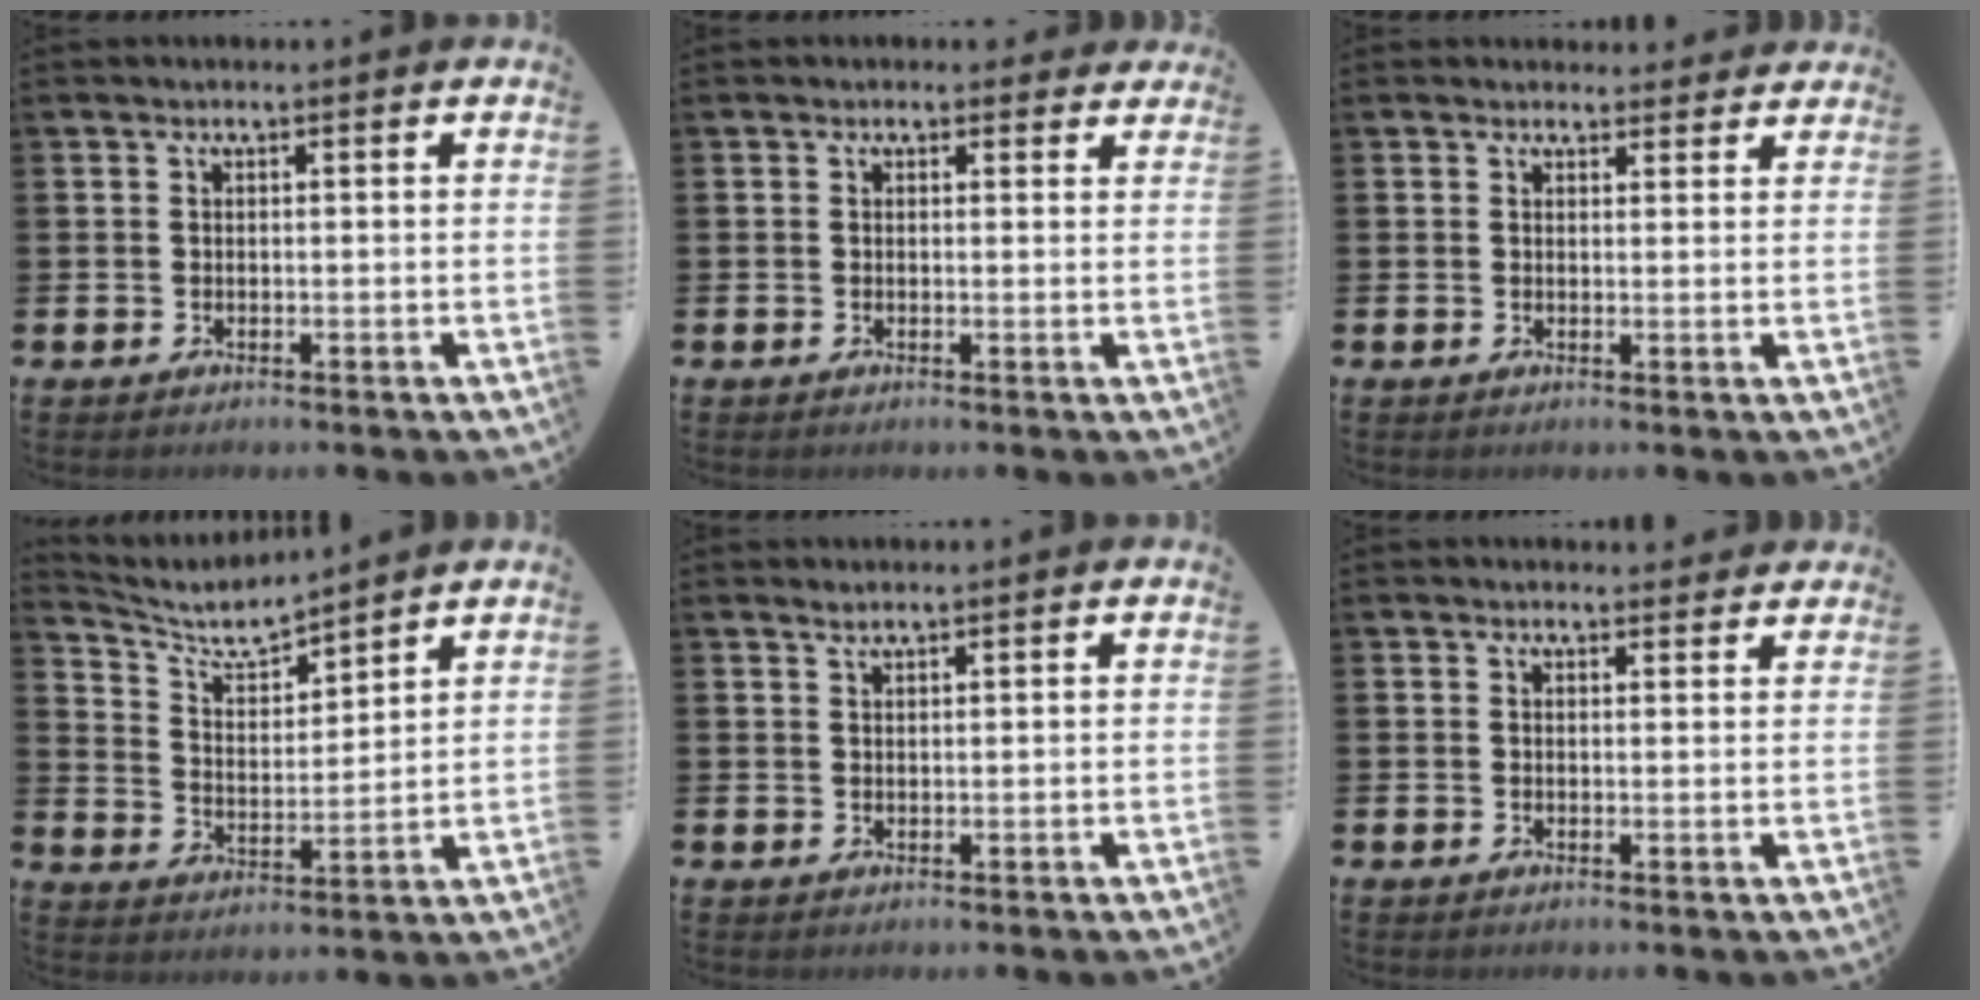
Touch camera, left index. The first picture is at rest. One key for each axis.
{"total": 1.0, "fx": 0.8, "fy": 0.7, "fz": 0.2, "tx": 0.004, "ty": 0.005, "tz": 0.012}
{"total": 2.3, "fx": 2.1, "fy": 0.8, "fz": 0.0, "tx": 0.013, "ty": -0.012, "tz": 0.036}
{"total": 6.0, "fx": 5.6, "fy": 1.2, "fz": 1.9, "tx": -0.067, "ty": -0.034, "tz": 0.096}
{"total": 1.1, "fx": 1.1, "fy": 0.1, "fz": 0.4, "tx": -0.009, "ty": 0.000, "tz": 0.019}
{"total": 1.6, "fx": 1.6, "fy": 0.3, "fz": 0.0, "tx": 0.007, "ty": -0.007, "tz": 0.027}